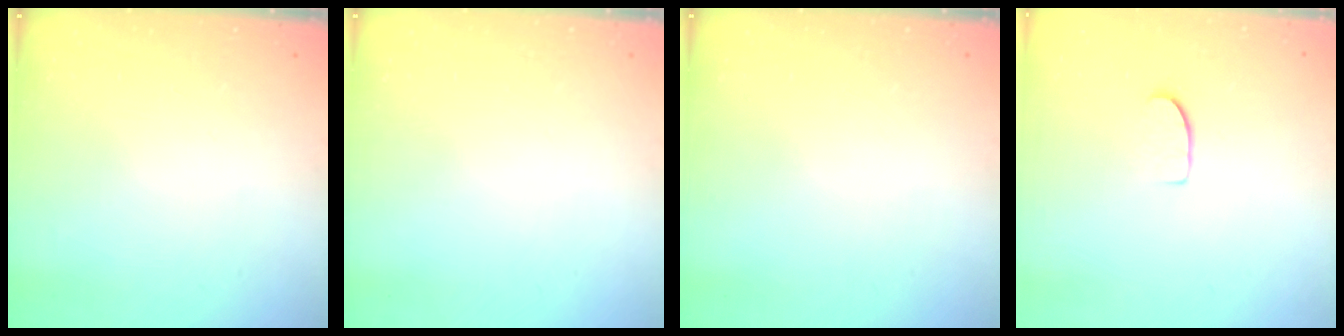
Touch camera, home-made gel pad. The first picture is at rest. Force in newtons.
{"total": 0.0}
{"total": 0.0}
{"total": 5.5, "press": 5.5, "slide": 0.5}